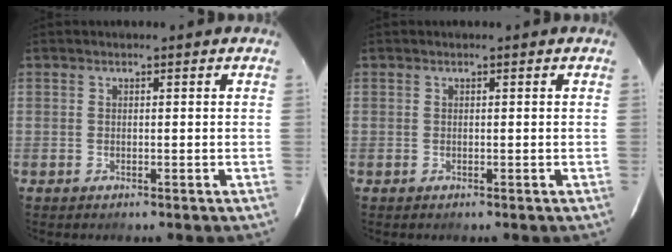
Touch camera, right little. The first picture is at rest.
{"total": 0.0}